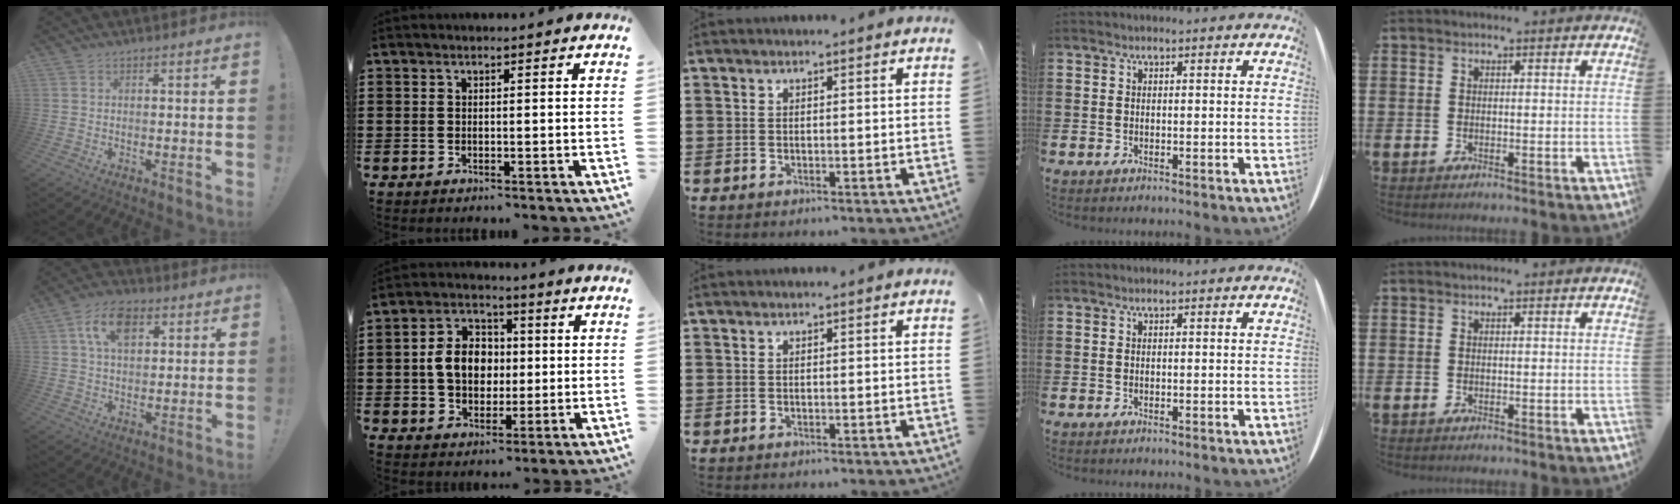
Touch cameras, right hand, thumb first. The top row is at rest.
{"thumb": {"total": 10.5, "force": [4.1, 6.5, 7.1], "torque": [-0.117, 0.008, 0.076]}, "index": {"total": 8.0, "force": [0.0, 6.2, 5.1], "torque": [-0.116, 0.013, -0.006]}}